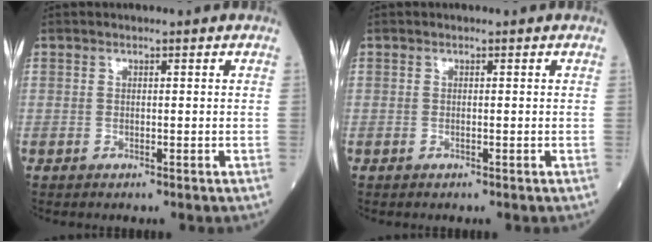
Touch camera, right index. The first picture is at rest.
{"total": 0.0}